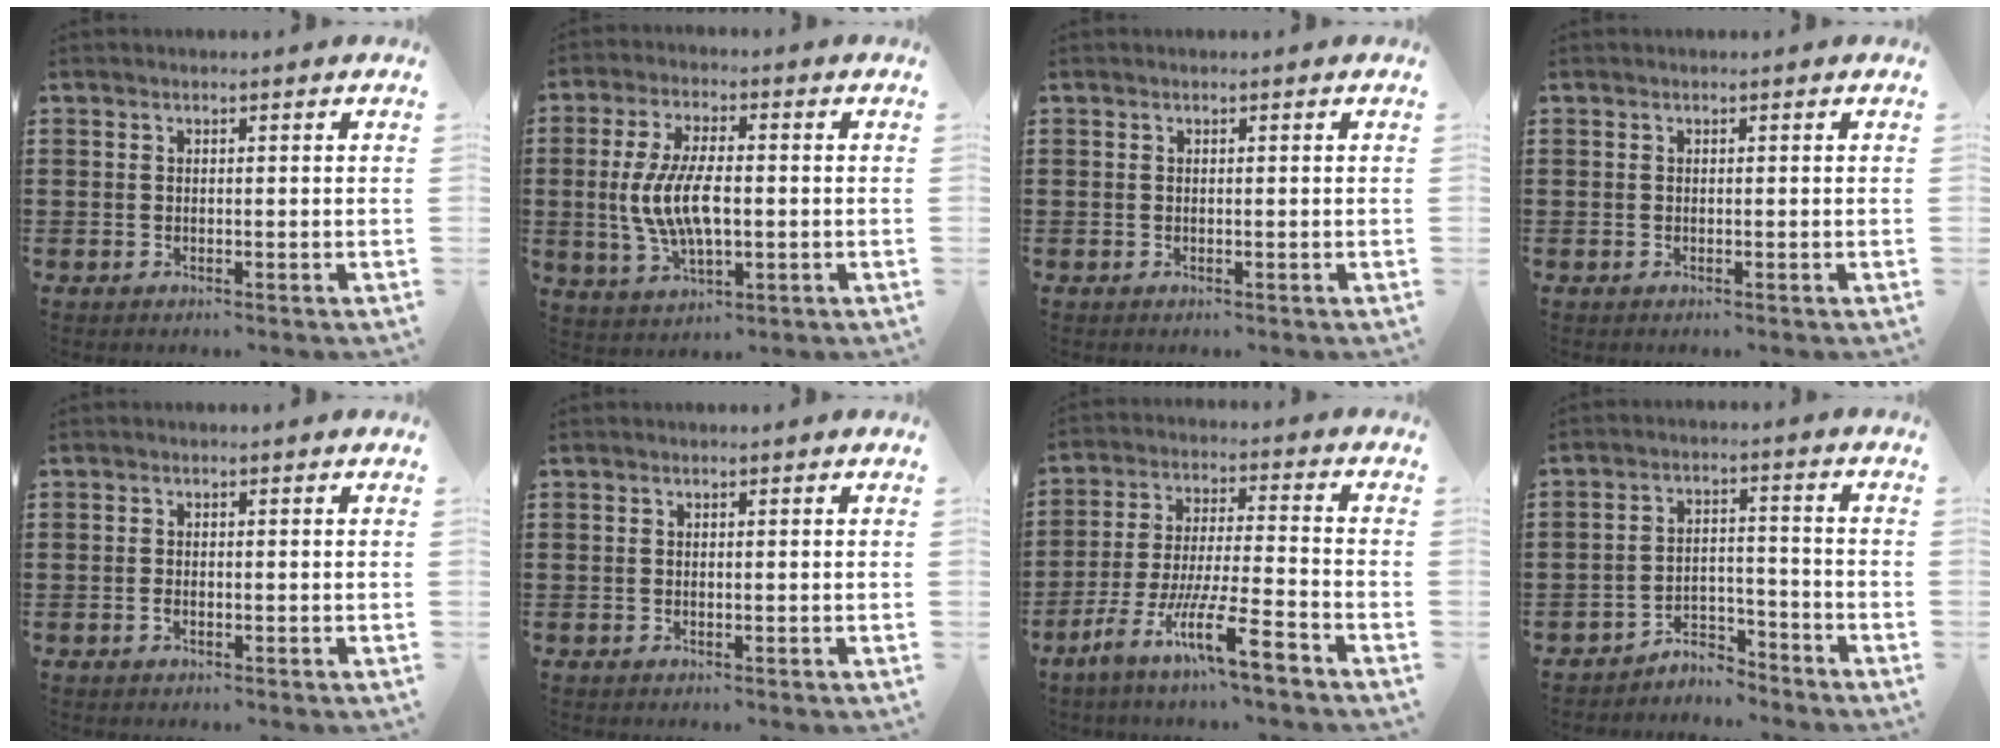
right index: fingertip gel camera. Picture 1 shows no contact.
{"total": 9.1, "force": [-0.6, 4.0, 8.2], "torque": [-0.181, -0.001, -0.017]}
{"total": 0.0}
{"total": 0.0}
{"total": 0.7, "force": [-0.4, 0.3, 0.6], "torque": [-0.013, -0.003, -0.006]}
{"total": 0.0}
{"total": 12.2, "force": [-8.0, 1.3, 9.1], "torque": [-0.182, 0.005, -0.155]}
{"total": 4.6, "force": [-4.4, 1.2, 0.7], "torque": [-0.015, 0.011, -0.090]}